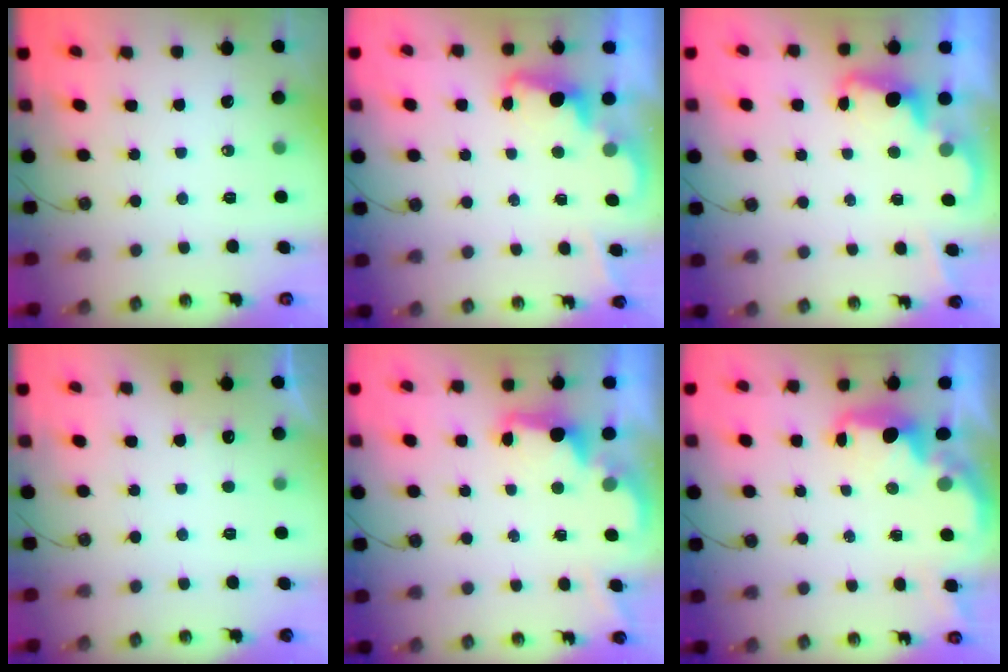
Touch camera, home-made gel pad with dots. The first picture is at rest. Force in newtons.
{"total": 2.2, "press": 2.2, "slide": 0.5}
{"total": 2.4, "press": 2.4, "slide": 0.5}
{"total": 3.8, "press": 3.6, "slide": 1.3}
{"total": 2.4, "press": 2.3, "slide": 0.6}
{"total": 3.0, "press": 2.9, "slide": 0.6}